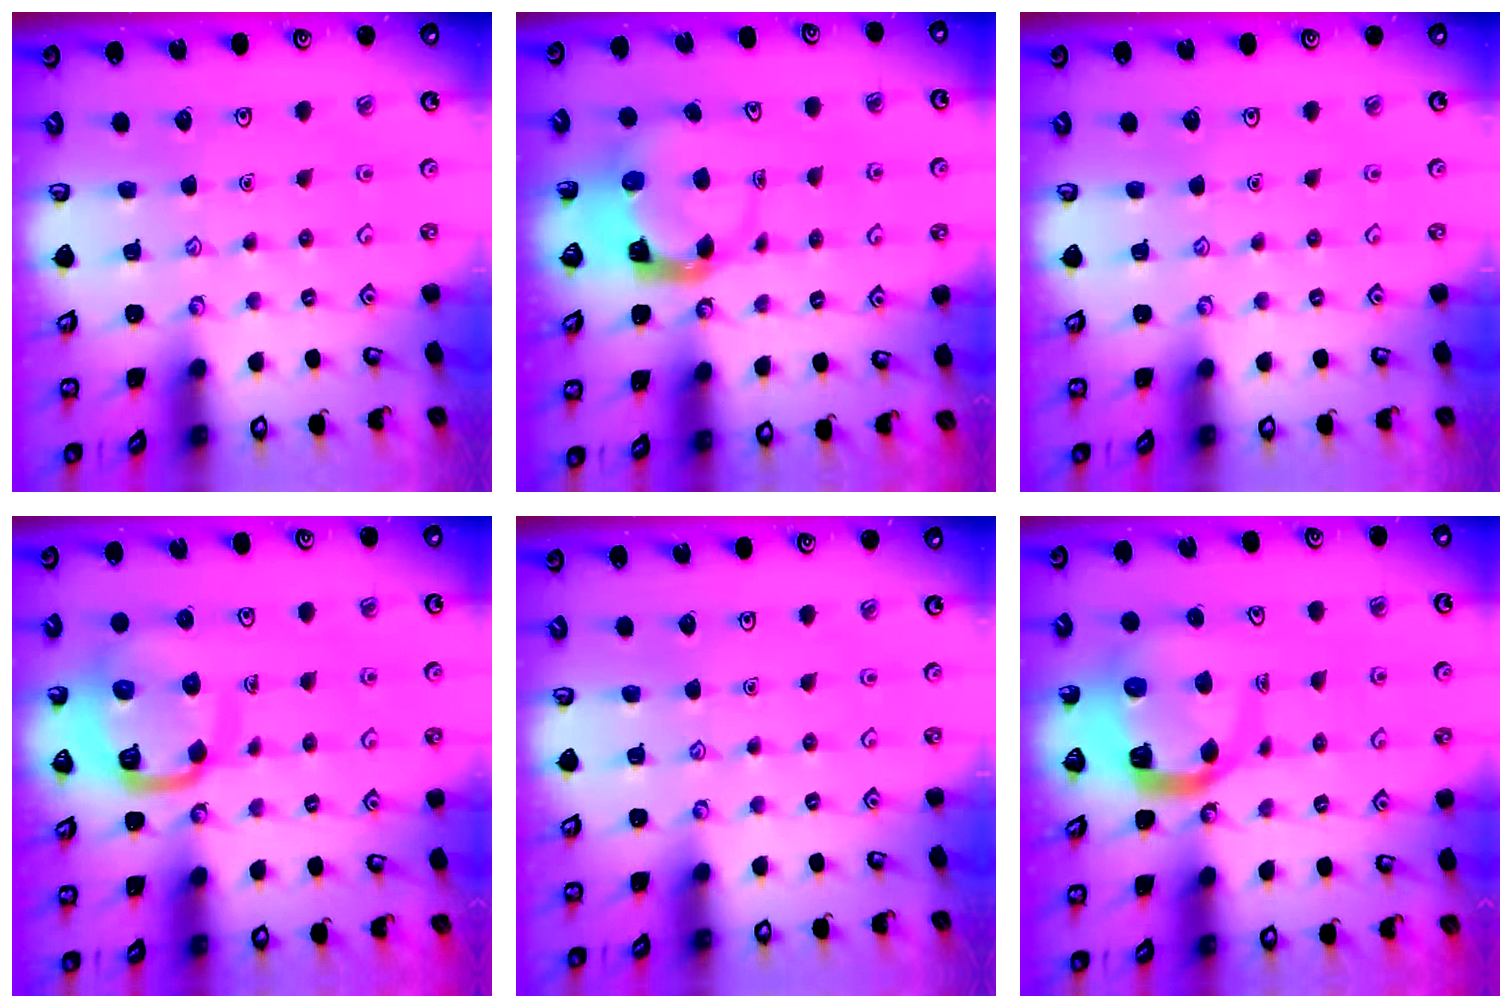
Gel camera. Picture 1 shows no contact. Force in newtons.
{"total": 3.7, "press": 3.7, "slide": 0.6}
{"total": 0.0}
{"total": 11.4, "press": 11.4, "slide": 1.2}
{"total": 0.0}
{"total": 9.0, "press": 8.9, "slide": 1.2}